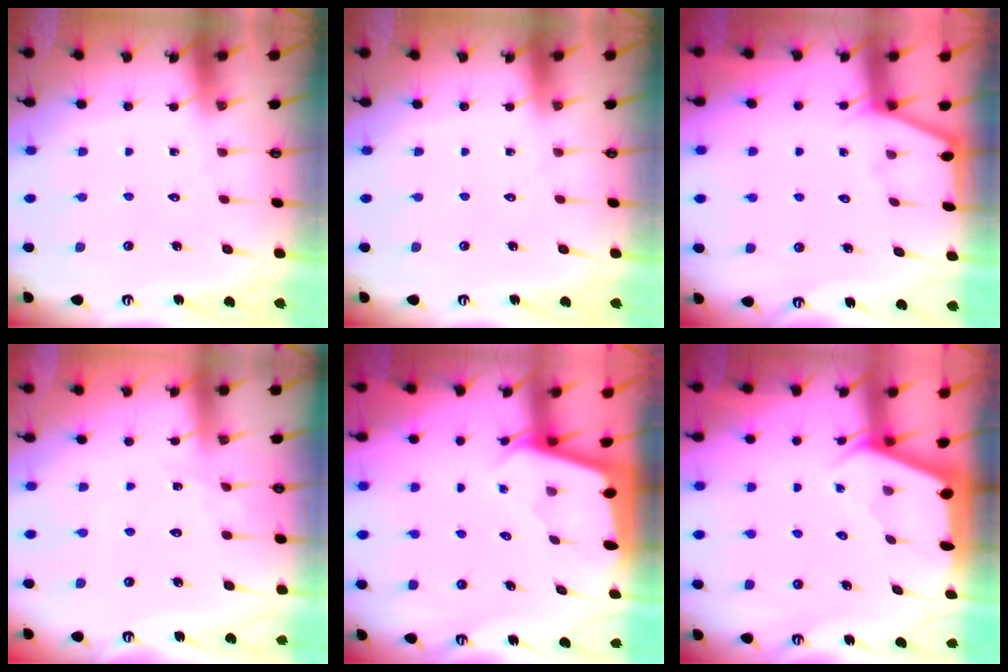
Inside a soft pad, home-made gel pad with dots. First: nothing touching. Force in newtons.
{"total": 0.0}
{"total": 2.5, "press": 2.4, "slide": 0.4}
{"total": 2.3, "press": 2.3, "slide": 0.3}
{"total": 2.0, "press": 2.0, "slide": 0.3}
{"total": 2.4, "press": 2.3, "slide": 0.3}